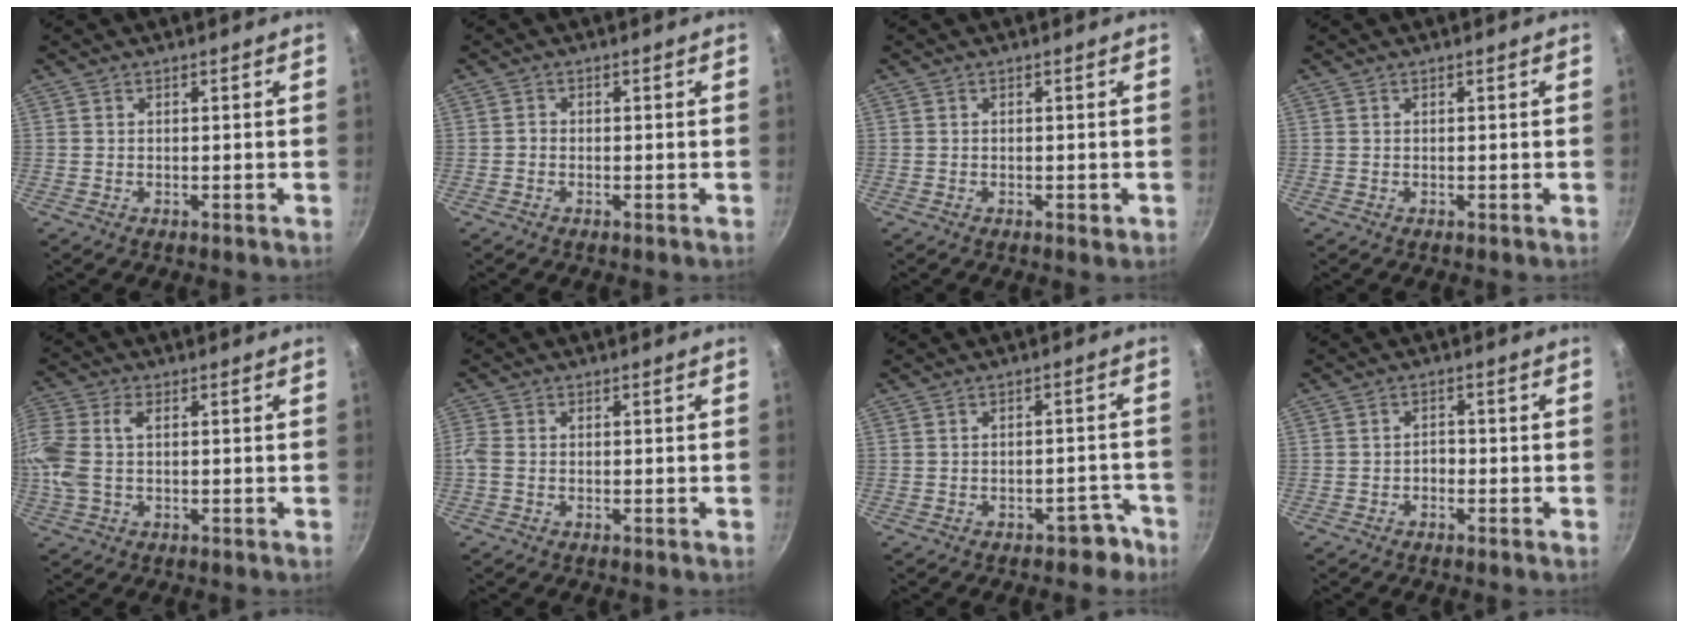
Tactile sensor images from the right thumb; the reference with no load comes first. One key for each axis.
{"total": 0.8, "fx": -0.3, "fy": 0.6, "fz": 0.4, "tx": -0.004, "ty": 0.002, "tz": -0.011}
{"total": 1.1, "fx": -0.4, "fy": 0.5, "fz": 0.9, "tx": -0.007, "ty": -0.002, "tz": -0.006}
{"total": 0.0}
{"total": 10.5, "fx": 0.6, "fy": 6.4, "fz": 8.3, "tx": -0.236, "ty": 0.022, "tz": 0.014}
{"total": 2.4, "fx": -0.4, "fy": 1.6, "fz": 1.8, "tx": -0.053, "ty": 0.001, "tz": -0.014}
{"total": 3.9, "fx": -2.9, "fy": 2.3, "fz": 1.4, "tx": 0.000, "ty": 0.041, "tz": -0.032}
{"total": 1.7, "fx": -0.8, "fy": 1.2, "fz": 0.9, "tx": -0.003, "ty": 0.008, "tz": -0.020}